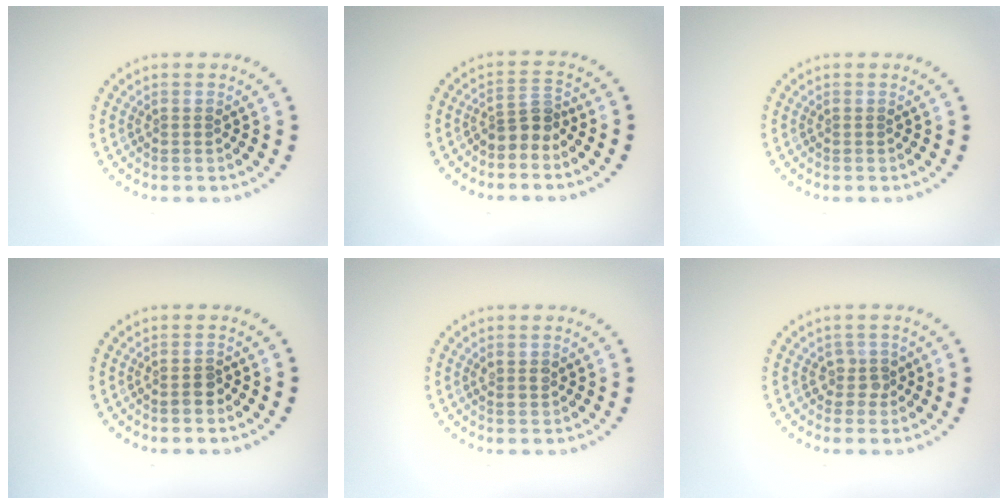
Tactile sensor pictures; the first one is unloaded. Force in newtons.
{"total": 2.4, "press": 1.8, "slide": 1.6}
{"total": 0.0}
{"total": 1.3, "press": 1.1, "slide": 0.6}
{"total": 0.9, "press": 0.9, "slide": 0.2}
{"total": 1.3, "press": 1.1, "slide": 0.7}